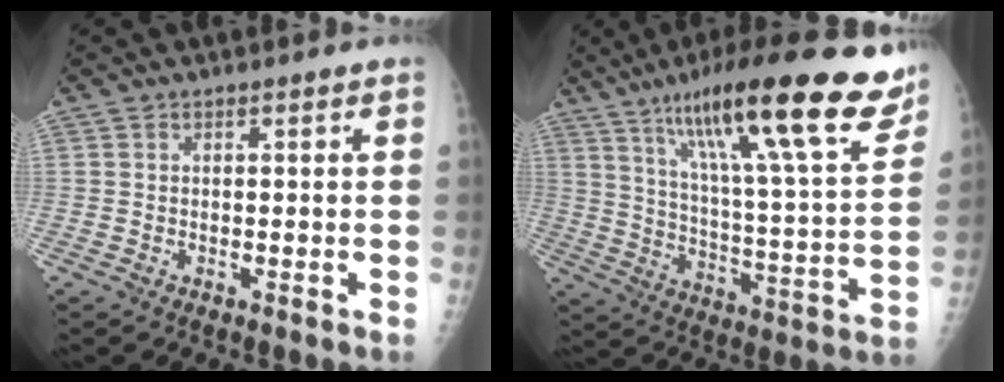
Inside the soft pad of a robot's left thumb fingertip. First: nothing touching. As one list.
[{"total": 27.5, "force": [17.5, 5.0, 20.6], "torque": [-0.301, -0.047, 0.276]}]